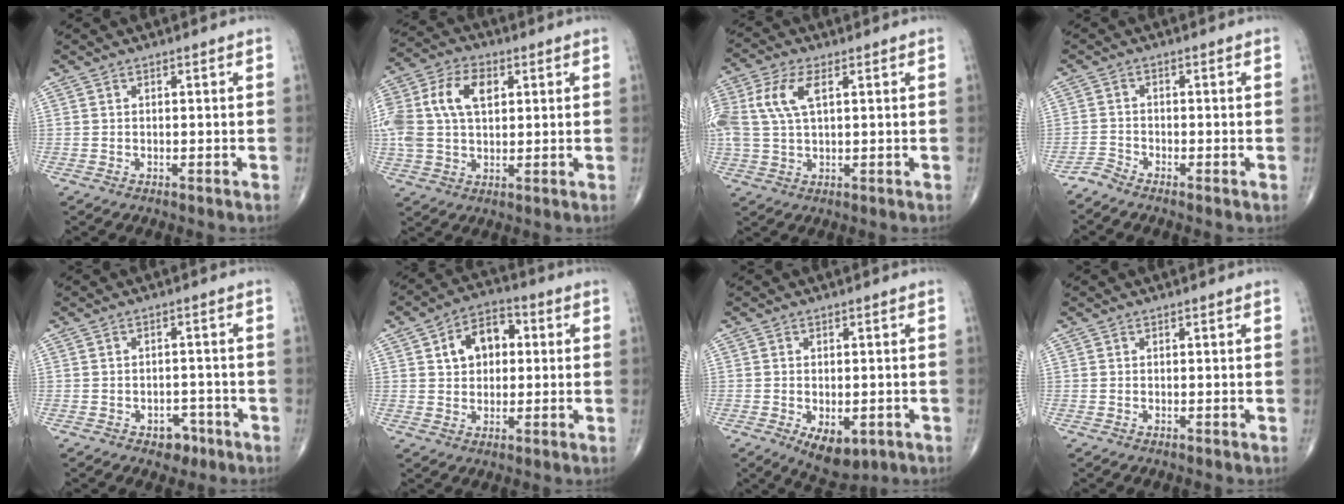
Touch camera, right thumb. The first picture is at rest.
{"total": 15.8, "force": [3.5, 10.1, 11.7], "torque": [-0.264, 0.014, 0.061]}
{"total": 9.1, "force": [2.6, 4.5, 7.5], "torque": [-0.188, 0.014, 0.053]}
{"total": 1.9, "force": [-1.9, 0.0, 0.3], "torque": [-0.006, -0.007, -0.045]}
{"total": 3.8, "force": [-2.2, 2.6, 1.7], "torque": [-0.002, 0.018, -0.026]}
{"total": 9.5, "force": [2.1, 6.5, 6.5], "torque": [-0.079, 0.014, 0.027]}
{"total": 7.2, "force": [-2.7, 4.0, 5.4], "torque": [-0.074, -0.003, -0.030]}
{"total": 0.0}